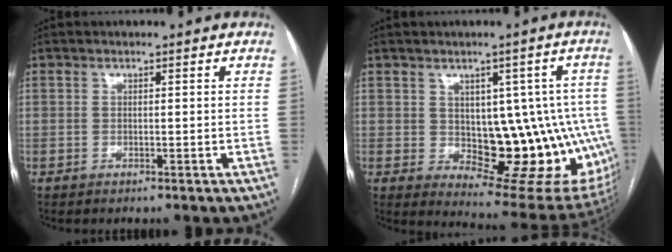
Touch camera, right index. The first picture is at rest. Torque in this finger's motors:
{"motor_torque": [0.42, 0.02, 0.23, 0.03]}